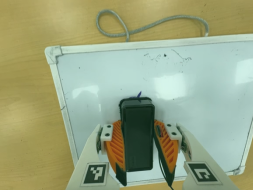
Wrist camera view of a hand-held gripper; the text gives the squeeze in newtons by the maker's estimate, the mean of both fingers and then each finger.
{"total": 17.4, "left": 18.1, "right": 16.7}